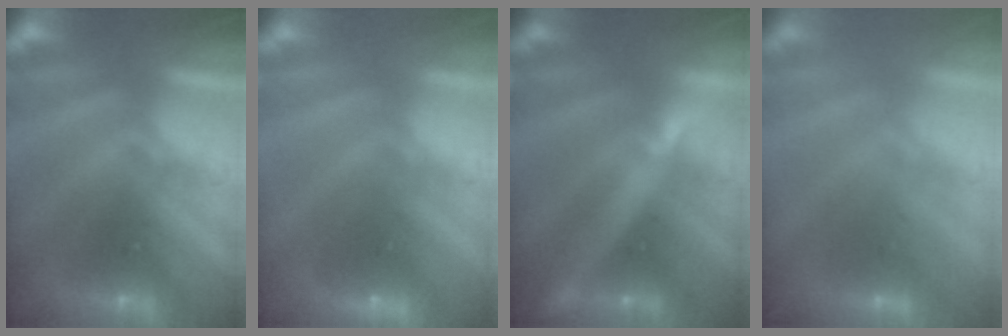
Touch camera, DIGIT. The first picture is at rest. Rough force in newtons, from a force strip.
{"total": 2.0}
{"total": 5.5}
{"total": 3.1}